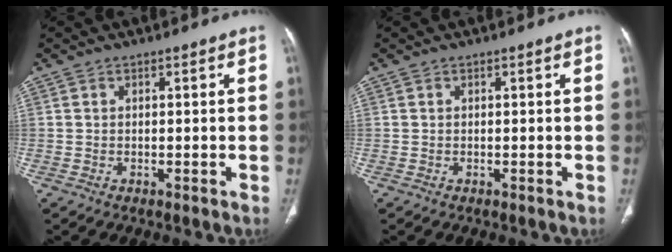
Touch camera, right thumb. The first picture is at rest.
{"total": 0.0}